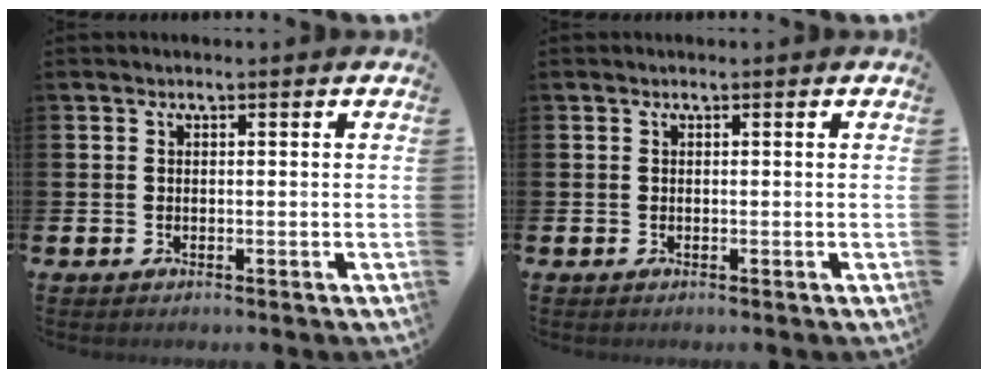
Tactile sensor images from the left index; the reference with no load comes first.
{"total": 0.0}